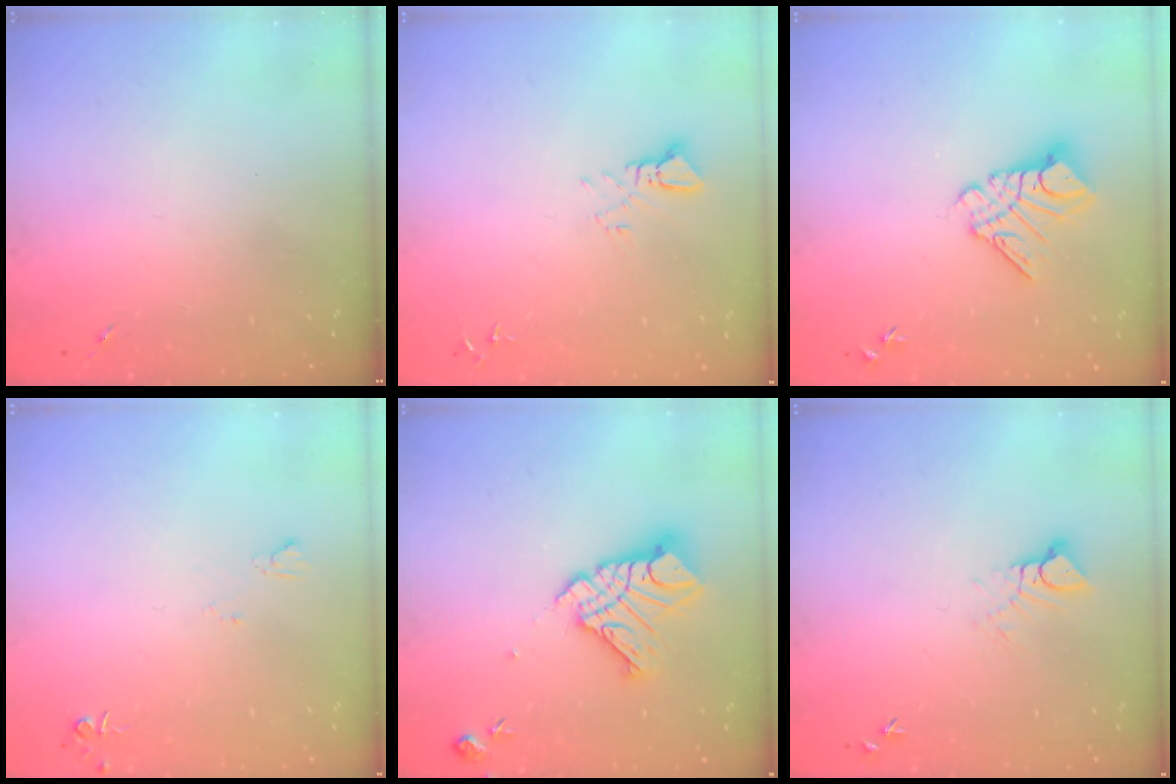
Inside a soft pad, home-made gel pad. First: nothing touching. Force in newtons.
{"total": 3.4, "press": 3.4, "slide": 0.2}
{"total": 11.6, "press": 11.6, "slide": 1.2}
{"total": 4.6, "press": 4.6, "slide": 0.7}
{"total": 15.2, "press": 15.1, "slide": 1.6}
{"total": 5.0, "press": 5.0, "slide": 0.2}